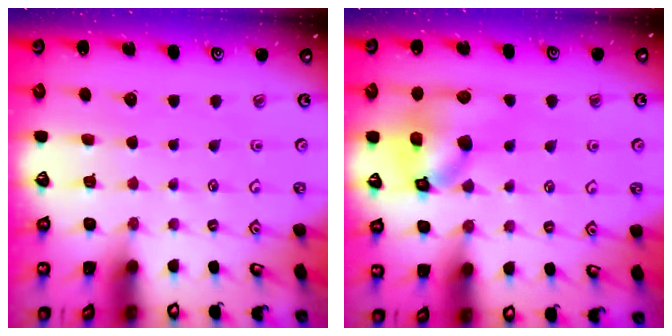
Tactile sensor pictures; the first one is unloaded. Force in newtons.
{"total": 13.0, "press": 12.8, "slide": 2.3}